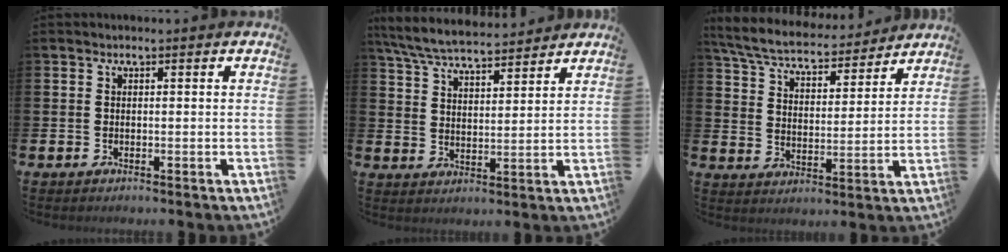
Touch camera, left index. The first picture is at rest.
{"total": 6.9, "force": [6.6, 1.0, 1.7], "torque": [-0.059, -0.030, 0.119]}
{"total": 6.6, "force": [6.2, 1.4, 1.8], "torque": [-0.065, -0.042, 0.107]}